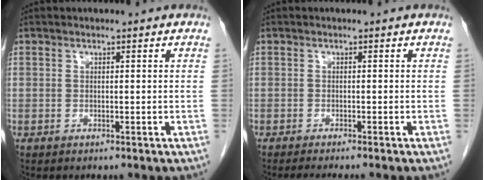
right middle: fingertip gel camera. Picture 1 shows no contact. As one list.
[{"total": 3.6, "force": [-3.1, -0.5, 1.8], "torque": [-0.020, -0.006, -0.047]}]